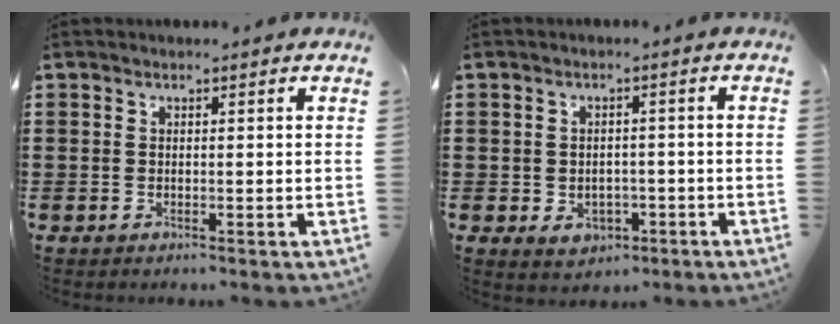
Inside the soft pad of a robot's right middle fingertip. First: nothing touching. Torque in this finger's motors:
{"motor_torque": [-0.79, 0.59, -0.74, -0.21]}